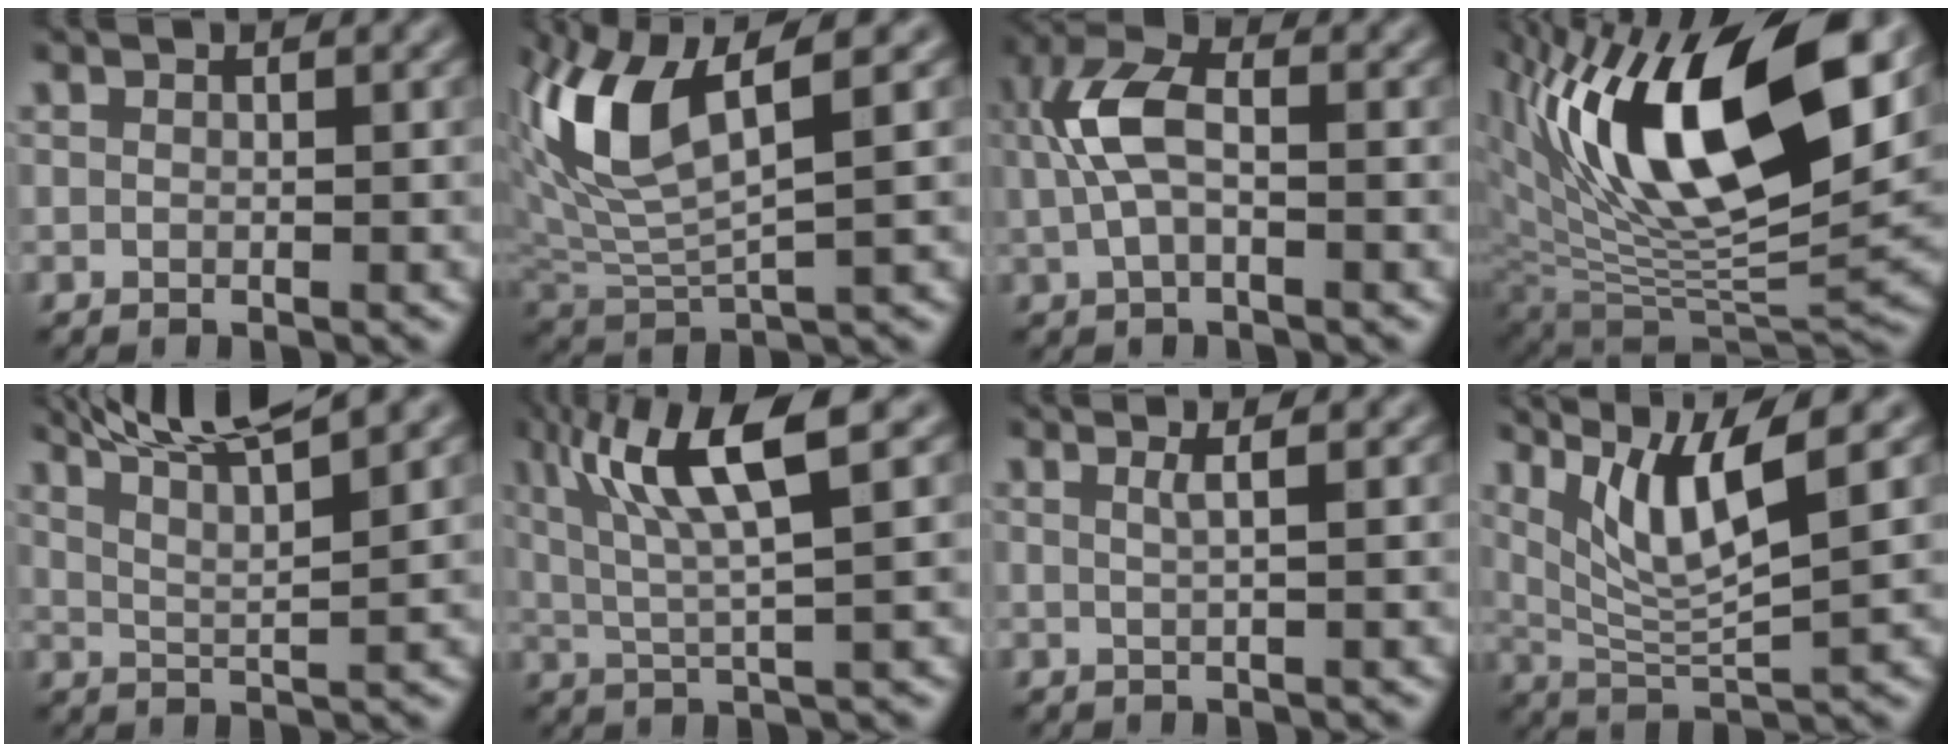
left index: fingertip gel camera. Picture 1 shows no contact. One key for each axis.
{"total": 8.2, "fx": 3.4, "fy": 2.9, "fz": 6.8, "tx": -0.155, "ty": 0.002, "tz": 0.066}
{"total": 5.0, "fx": 0.4, "fy": 2.5, "fz": 4.3, "tx": -0.100, "ty": 0.014, "tz": 0.003}
{"total": 15.8, "fx": 6.5, "fy": 6.6, "fz": 12.8, "tx": -0.215, "ty": 0.007, "tz": 0.113}
{"total": 8.0, "fx": 6.3, "fy": 1.3, "fz": 4.8, "tx": -0.065, "ty": 0.025, "tz": 0.072}
{"total": 7.9, "fx": 3.0, "fy": 1.3, "fz": 7.1, "tx": -0.129, "ty": 0.013, "tz": 0.055}
{"total": 1.5, "fx": 0.5, "fy": 0.4, "fz": 1.3, "tx": -0.017, "ty": 0.000, "tz": 0.002}
{"total": 6.9, "fx": 3.2, "fy": 1.3, "fz": 5.9, "tx": -0.105, "ty": -0.004, "tz": 0.064}